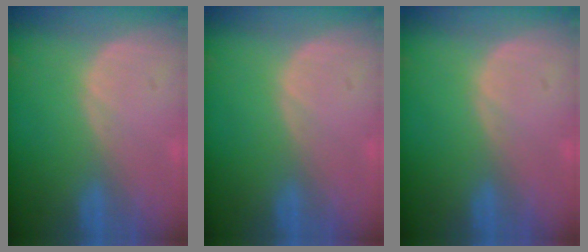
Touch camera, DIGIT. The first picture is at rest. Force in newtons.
{"total": 0.0}
{"total": 0.0}